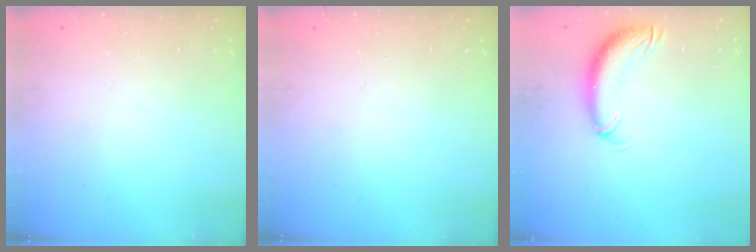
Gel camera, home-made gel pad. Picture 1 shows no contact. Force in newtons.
{"total": 0.0}
{"total": 10.6, "press": 10.4, "slide": 2.2}